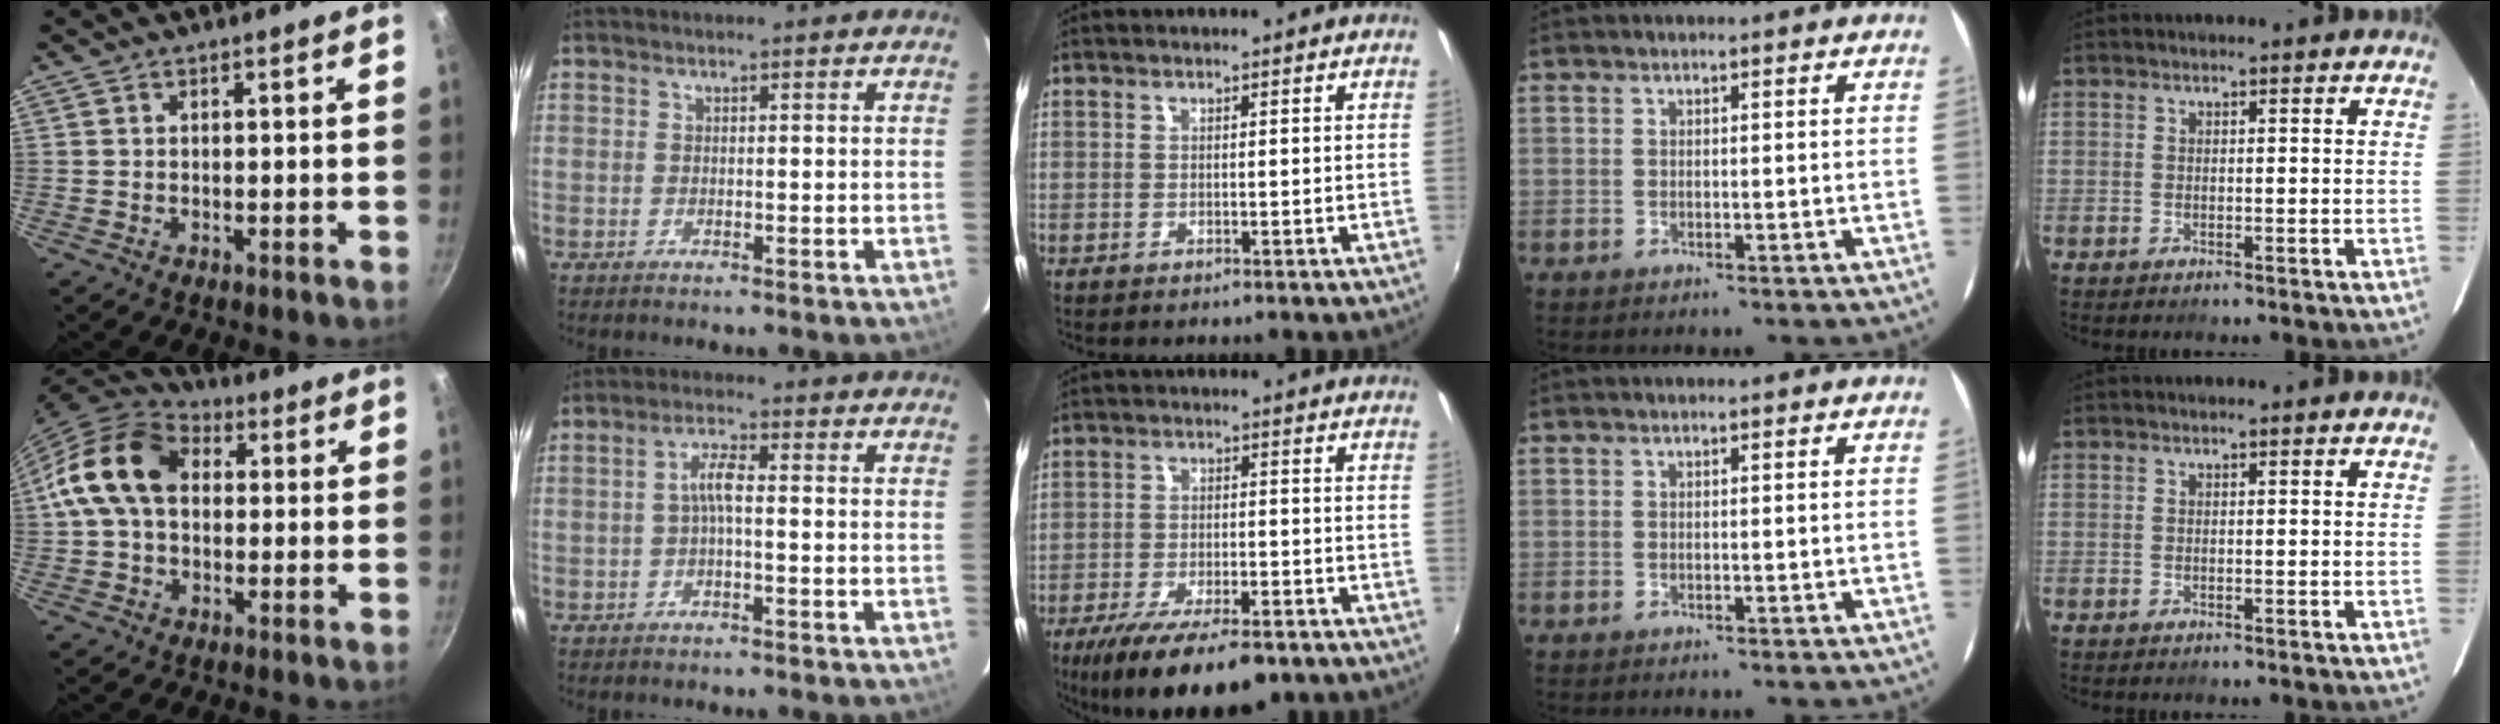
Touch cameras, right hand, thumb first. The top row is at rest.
{"thumb": {"total": 14.8, "force": [1.8, 10.7, 10.1], "torque": [-0.159, 0.026, 0.014]}, "index": {"total": 3.2, "force": [-0.6, 0.6, 3.1], "torque": [-0.064, 0.010, -0.010]}, "middle": {"total": 14.8, "force": [-10.3, 5.0, 9.4], "torque": [-0.187, -0.038, -0.163]}}